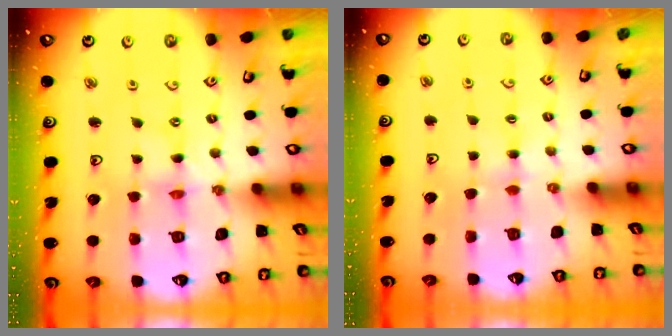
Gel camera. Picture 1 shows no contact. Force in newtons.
{"total": 2.8, "press": 2.8, "slide": 0.4}